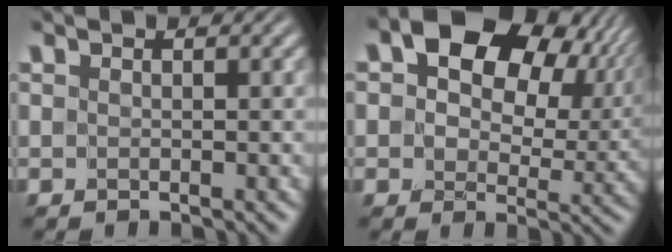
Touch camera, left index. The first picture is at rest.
{"total": 13.9, "force": [5.6, 9.0, 9.0], "torque": [-0.130, 0.020, 0.094]}